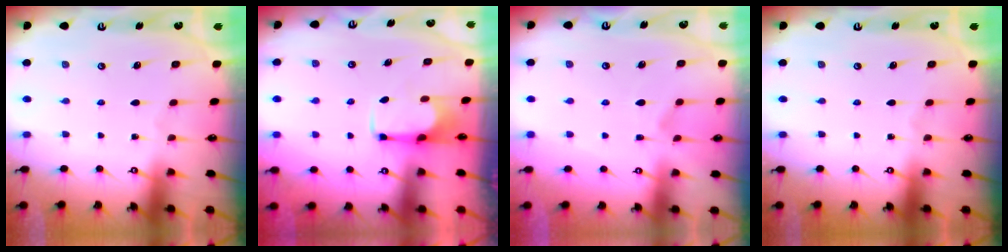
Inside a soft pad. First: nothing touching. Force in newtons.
{"total": 2.6, "press": 2.5, "slide": 1.0}
{"total": 2.4, "press": 2.1, "slide": 1.1}
{"total": 0.0}